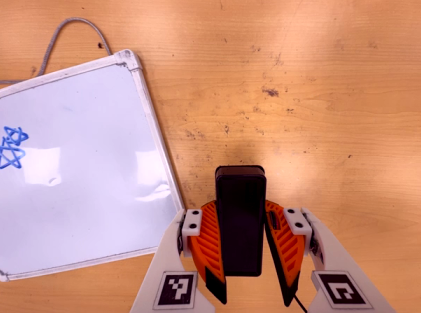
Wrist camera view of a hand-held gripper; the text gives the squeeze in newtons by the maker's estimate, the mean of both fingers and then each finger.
{"total": 9.3, "left": 7.5, "right": 11.0}